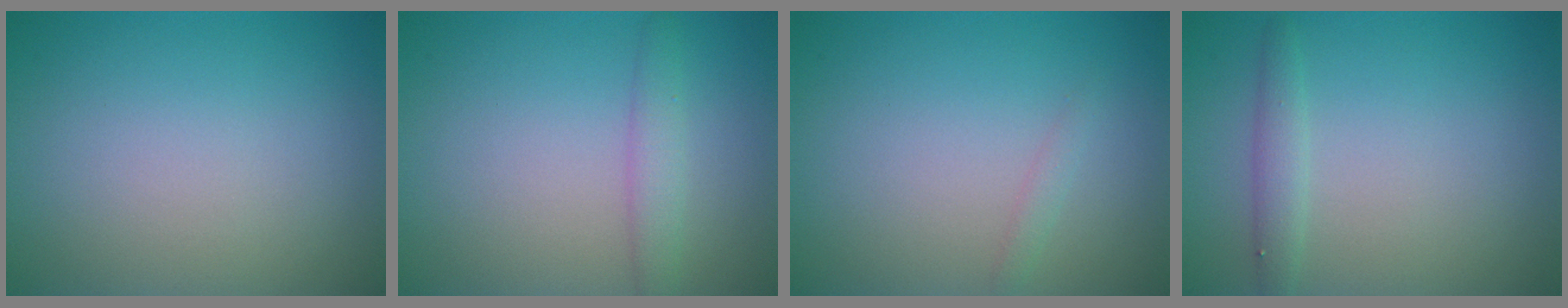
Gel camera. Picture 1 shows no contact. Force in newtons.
{"total": 2.0, "press": 2.0, "slide": 0.1}
{"total": 0.7, "press": 0.7, "slide": 0.1}
{"total": 1.5, "press": 1.5, "slide": 0.1}